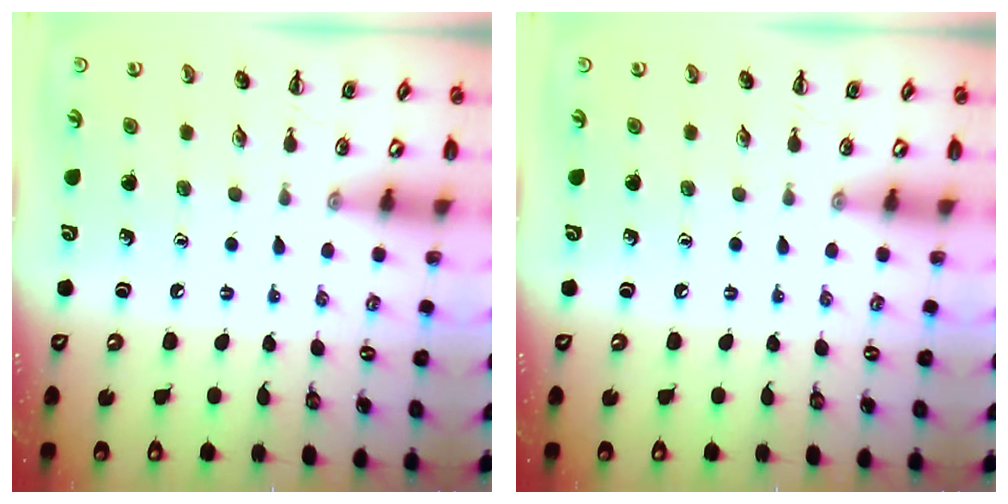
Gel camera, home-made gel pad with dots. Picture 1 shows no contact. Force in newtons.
{"total": 0.0}